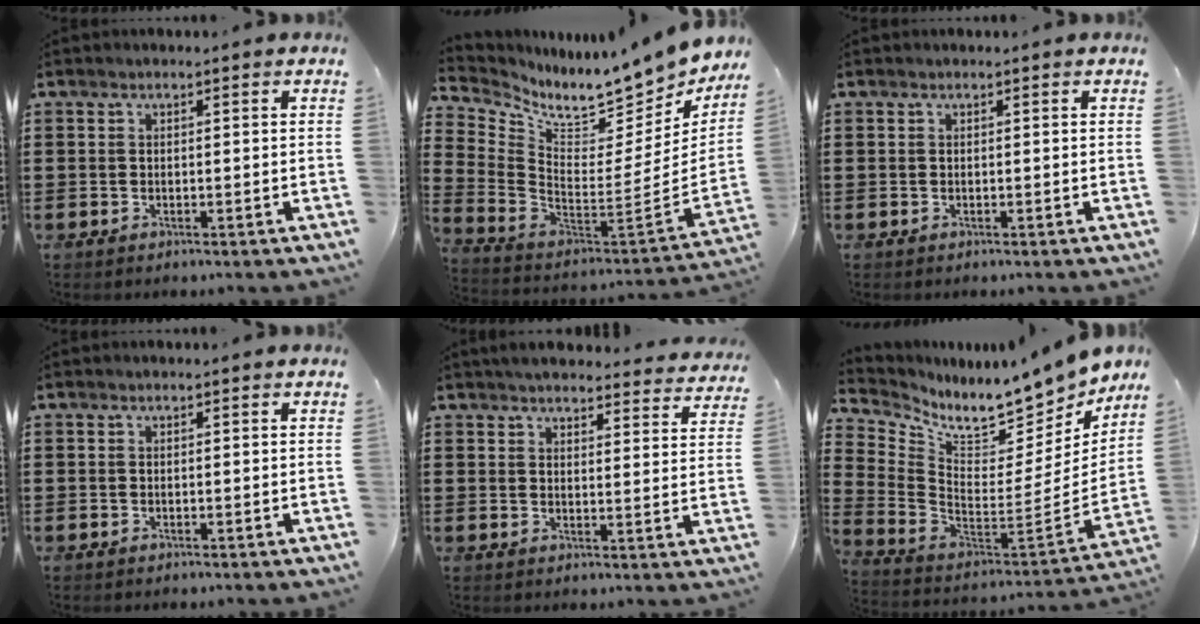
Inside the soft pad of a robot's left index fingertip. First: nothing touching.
{"total": 7.4, "force": [6.8, 1.2, 2.5], "torque": [-0.076, -0.077, 0.110]}
{"total": 0.0}
{"total": 0.0}
{"total": 4.1, "force": [4.0, 0.4, 0.9], "torque": [-0.026, -0.021, 0.069]}
{"total": 9.0, "force": [8.4, 1.2, 2.8], "torque": [-0.087, -0.083, 0.139]}